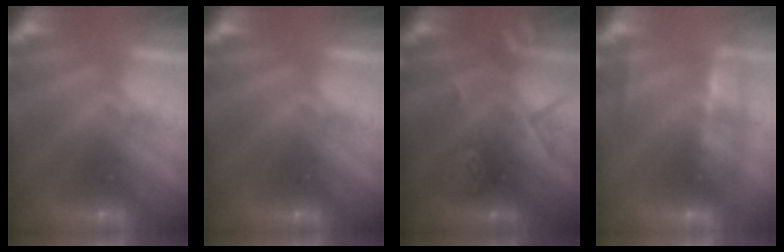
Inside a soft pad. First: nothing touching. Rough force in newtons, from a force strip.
{"total": 0.0}
{"total": 2.4}
{"total": 2.2}